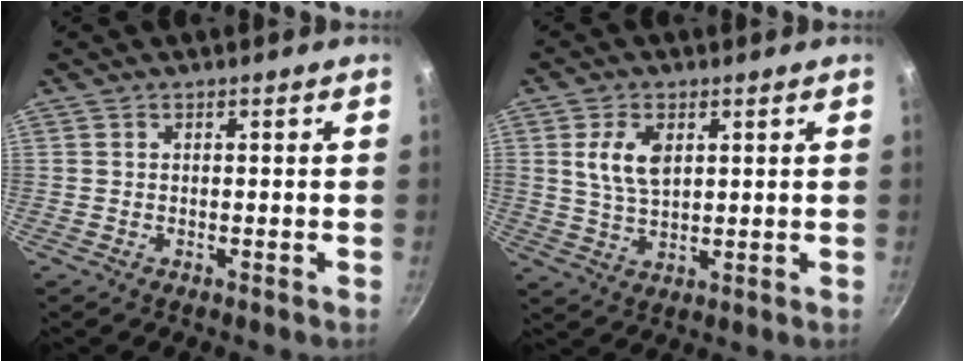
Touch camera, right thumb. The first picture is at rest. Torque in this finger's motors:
{"motor_torque": [-0.49, 0.82, 0.48, 0.48, 0.08]}